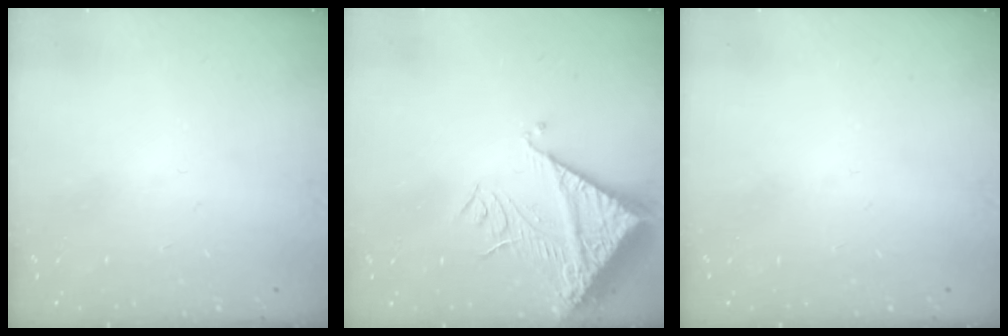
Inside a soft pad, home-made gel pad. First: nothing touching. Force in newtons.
{"total": 13.1, "press": 13.0, "slide": 1.7}
{"total": 0.0}